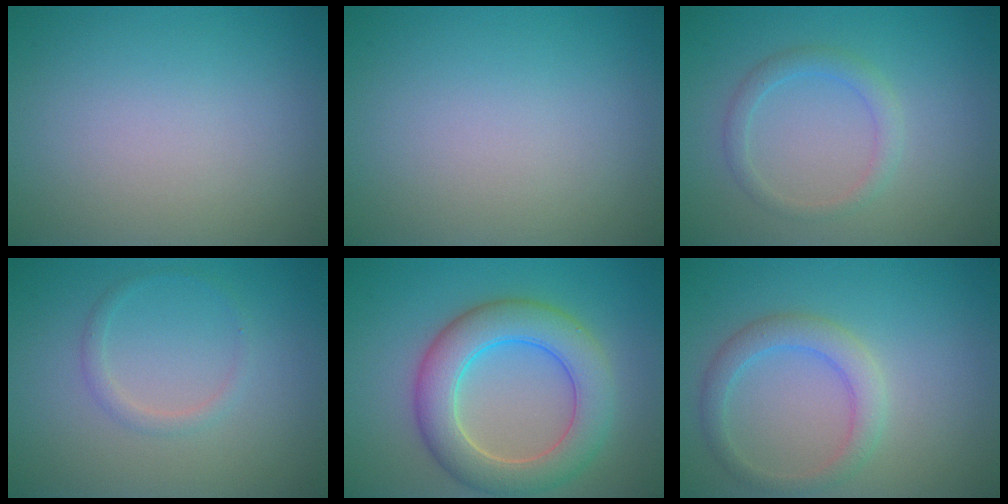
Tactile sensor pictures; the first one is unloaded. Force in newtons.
{"total": 0.0}
{"total": 1.8, "press": 1.8, "slide": 0.1}
{"total": 1.2, "press": 1.2, "slide": 0.1}
{"total": 6.9, "press": 6.9, "slide": 0.3}
{"total": 2.9, "press": 2.9, "slide": 0.1}